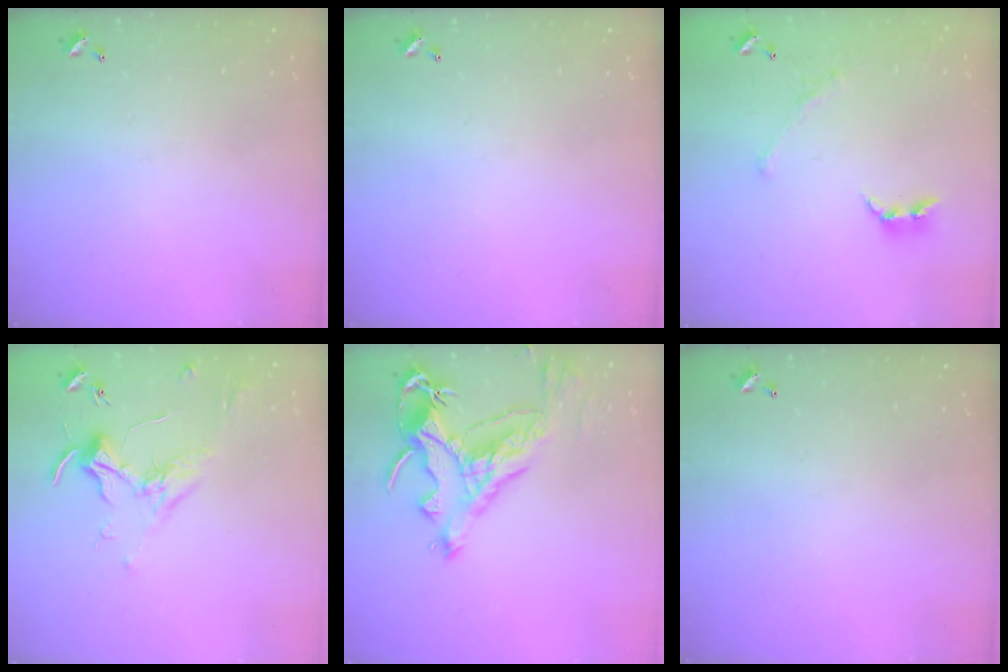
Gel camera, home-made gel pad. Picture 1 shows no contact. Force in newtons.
{"total": 0.0}
{"total": 2.3, "press": 2.0, "slide": 1.0}
{"total": 1.7, "press": 1.5, "slide": 0.7}
{"total": 5.8, "press": 5.5, "slide": 1.6}
{"total": 0.0}